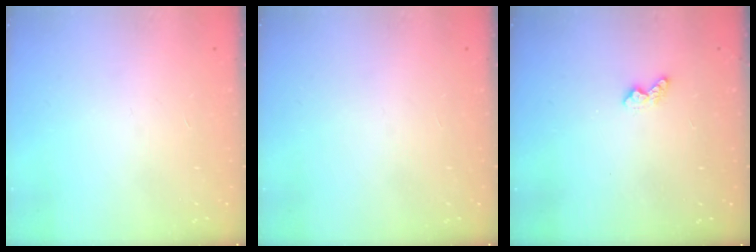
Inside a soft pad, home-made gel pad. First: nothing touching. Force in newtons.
{"total": 0.0}
{"total": 3.6, "press": 3.5, "slide": 0.6}